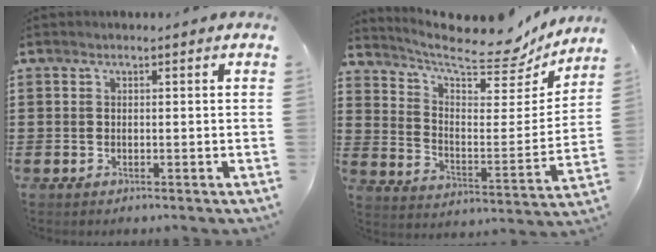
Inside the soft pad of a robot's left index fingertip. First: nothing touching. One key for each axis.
{"total": 10.0, "fx": 8.7, "fy": 1.8, "fz": 4.6, "tx": -0.103, "ty": -0.065, "tz": 0.142}